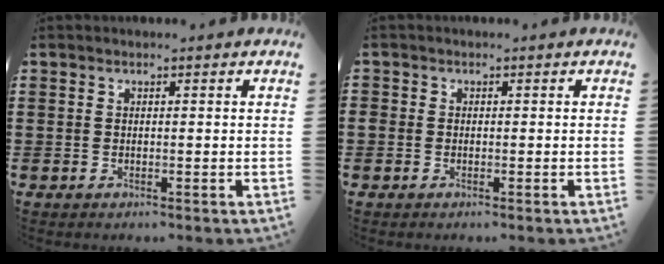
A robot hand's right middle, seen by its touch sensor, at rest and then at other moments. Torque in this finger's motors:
{"motor_torque": [0.33, -0.08, 0.00, 0.00]}